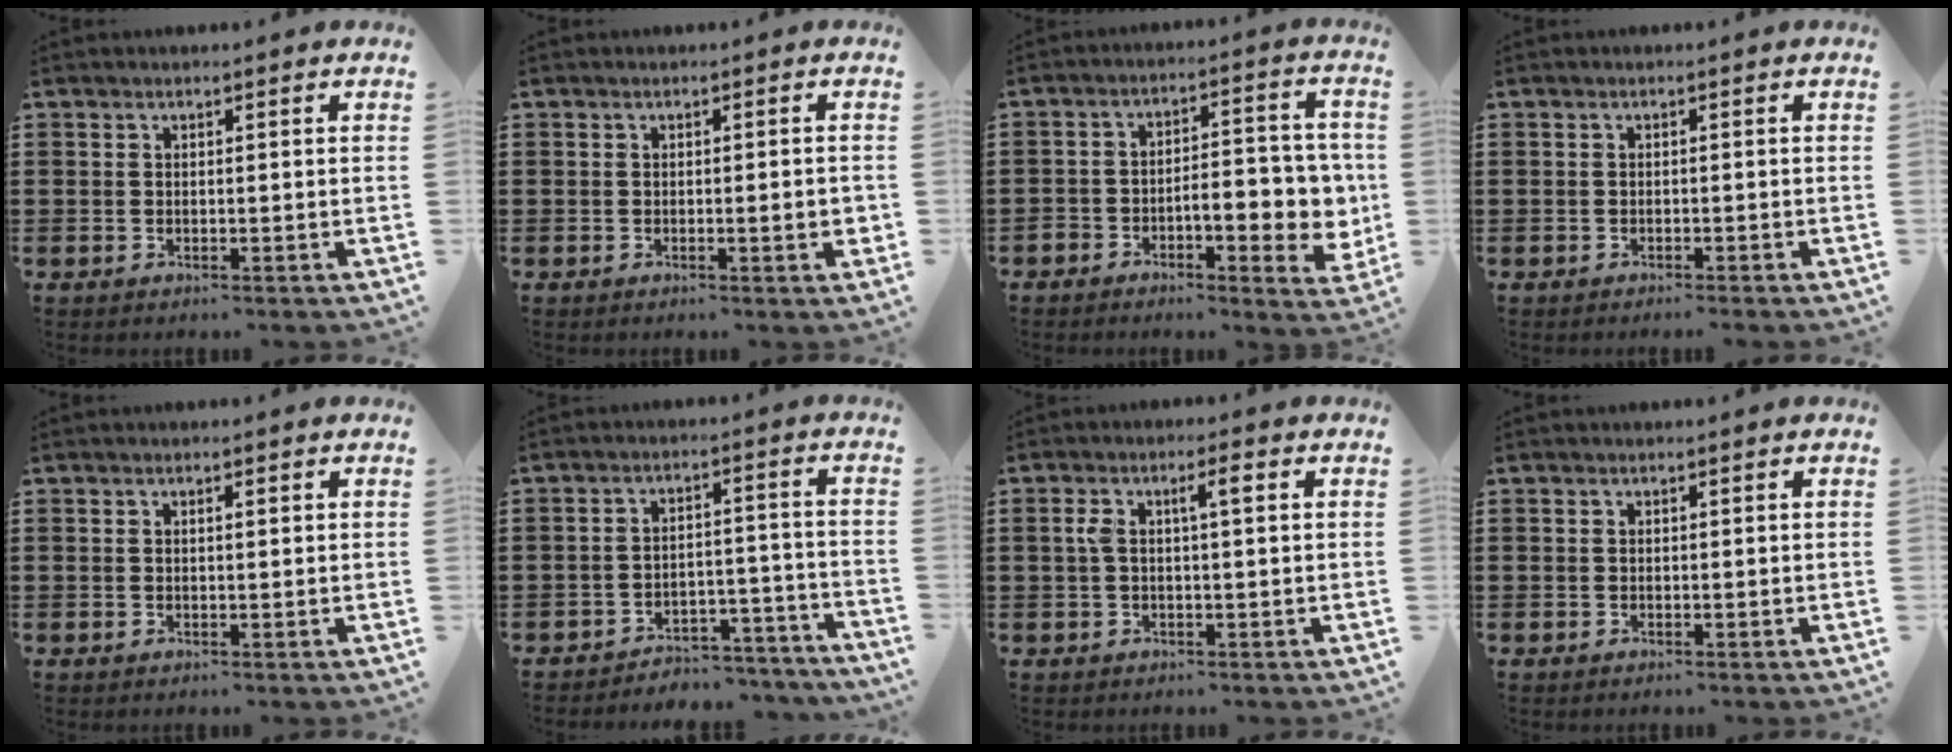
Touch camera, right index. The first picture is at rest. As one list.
[{"total": 2.2, "force": [-0.3, 0.2, 2.2], "torque": [-0.035, -0.004, -0.004]}, {"total": 7.4, "force": [-2.7, 3.4, 6.0], "torque": [-0.076, -0.002, -0.051]}, {"total": 0.7, "force": [-0.6, 0.0, 0.1], "torque": [-0.004, -0.002, -0.013]}, {"total": 0.7, "force": [0.2, 0.2, 0.7], "torque": [-0.014, 0.001, 0.004]}, {"total": 4.3, "force": [-4.1, 0.8, 0.6], "torque": [-0.014, 0.009, -0.087]}, {"total": 3.4, "force": [0.7, 0.8, 3.3], "torque": [-0.058, 0.004, 0.007]}, {"total": 0.0}]